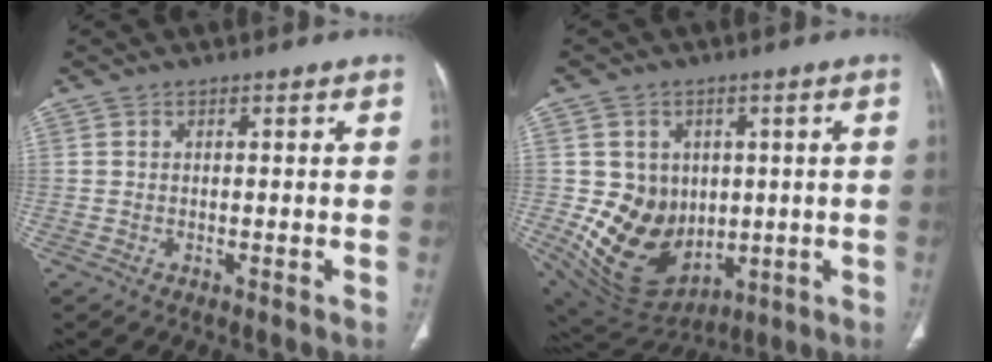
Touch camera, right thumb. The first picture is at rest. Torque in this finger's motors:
{"motor_torque": [-0.48, 1.54, 0.21, 0.27, 0.30]}